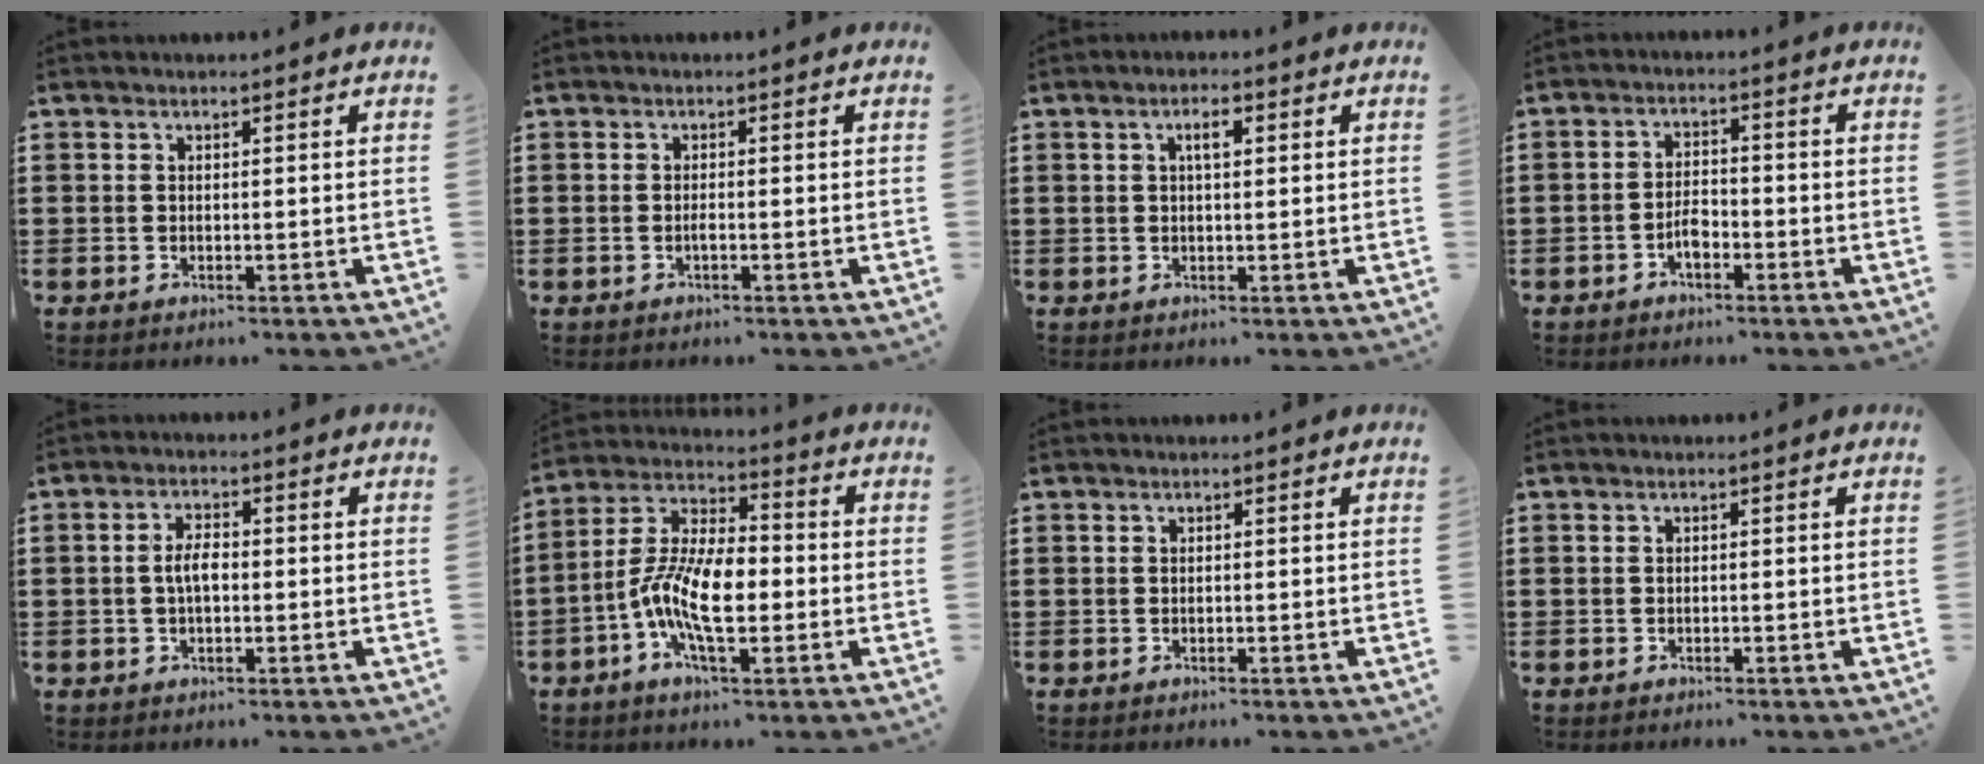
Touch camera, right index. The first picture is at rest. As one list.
[{"total": 0.8, "force": [-0.4, 0.1, 0.7], "torque": [-0.014, -0.003, -0.006]}, {"total": 2.5, "force": [0.7, 0.8, 2.2], "torque": [-0.044, 0.008, 0.009]}, {"total": 3.0, "force": [-1.6, 1.5, 2.1], "torque": [-0.049, 0.003, -0.033]}, {"total": 3.4, "force": [-0.2, 1.4, 3.1], "torque": [-0.065, 0.002, -0.007]}, {"total": 10.7, "force": [-2.8, 4.5, 9.2], "torque": [-0.209, -0.005, -0.059]}, {"total": 0.0}, {"total": 0.0}]